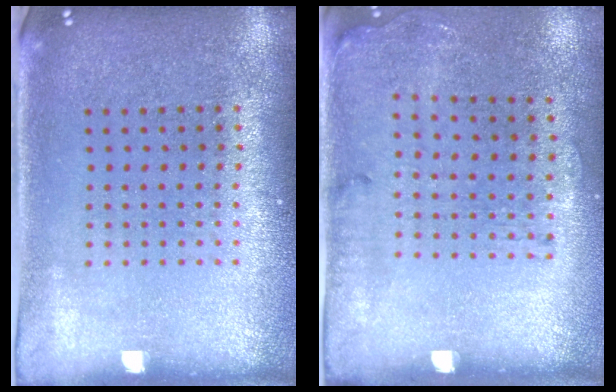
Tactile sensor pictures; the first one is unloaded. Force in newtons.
{"total": 1.7, "press": 1.2, "slide": 1.2}